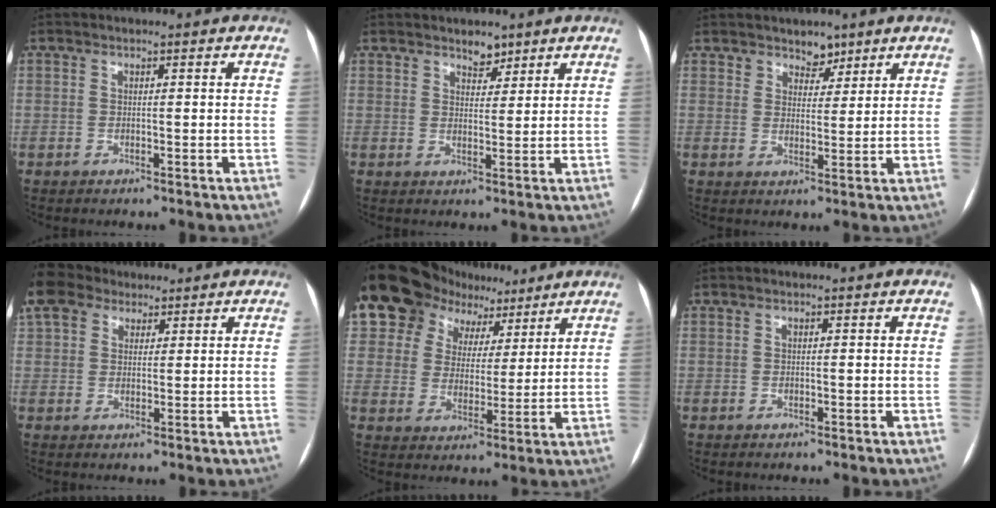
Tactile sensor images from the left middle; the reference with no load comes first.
{"total": 2.8, "force": [2.3, 1.3, 0.9], "torque": [-0.012, -0.003, 0.036]}
{"total": 3.4, "force": [2.8, 1.9, 0.7], "torque": [-0.003, -0.004, 0.043]}
{"total": 5.7, "force": [4.7, 3.0, 1.1], "torque": [-0.033, 0.028, 0.096]}
{"total": 15.5, "force": [10.5, 10.3, 4.8], "torque": [-0.096, 0.047, 0.172]}
{"total": 0.0}